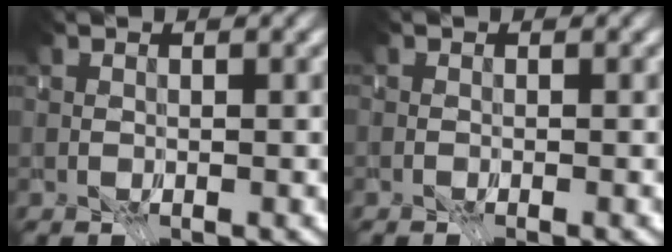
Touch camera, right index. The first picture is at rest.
{"total": 1.3, "force": [-0.7, -0.9, -0.6], "torque": [0.015, -0.002, -0.020]}